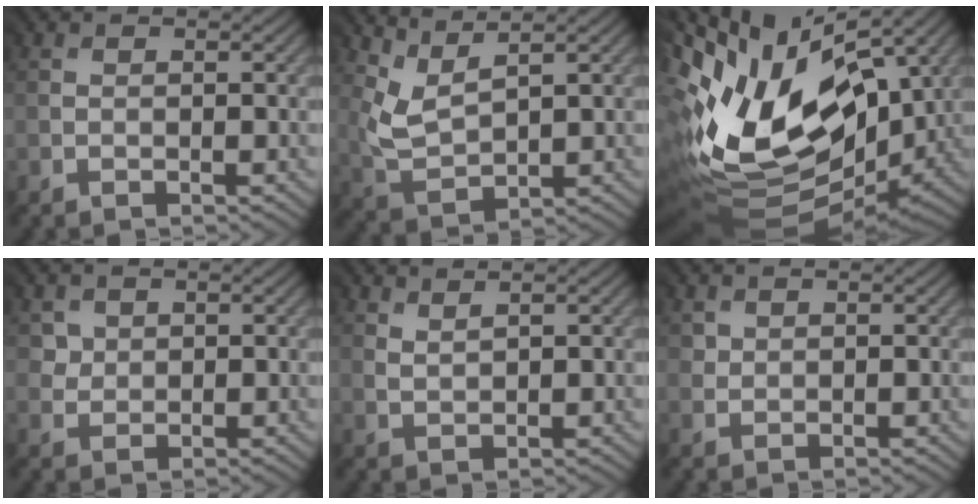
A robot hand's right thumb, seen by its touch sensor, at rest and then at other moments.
{"total": 4.7, "force": [4.4, 1.3, 1.3], "torque": [-0.045, 0.004, 0.093]}
{"total": 16.9, "force": [3.5, 9.9, 13.3], "torque": [-0.277, -0.016, 0.080]}
{"total": 3.0, "force": [1.9, 2.0, -1.2], "torque": [0.019, -0.001, 0.031]}
{"total": 2.7, "force": [2.5, 0.0, -0.9], "torque": [0.016, 0.003, 0.051]}
{"total": 2.8, "force": [2.2, 1.8, 0.0], "torque": [0.006, 0.003, 0.039]}